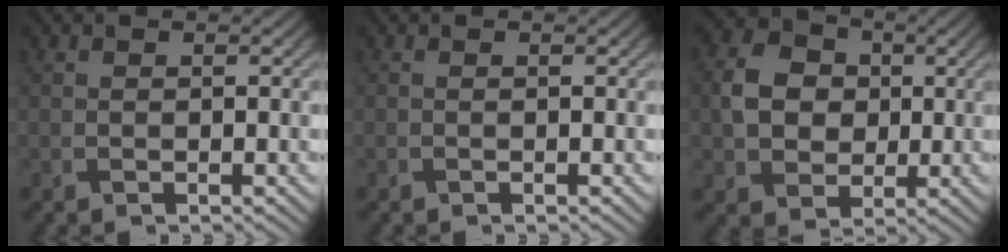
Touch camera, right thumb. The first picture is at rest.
{"total": 0.0}
{"total": 6.9, "force": [0.5, 5.8, 3.6], "torque": [-0.082, 0.009, -0.002]}